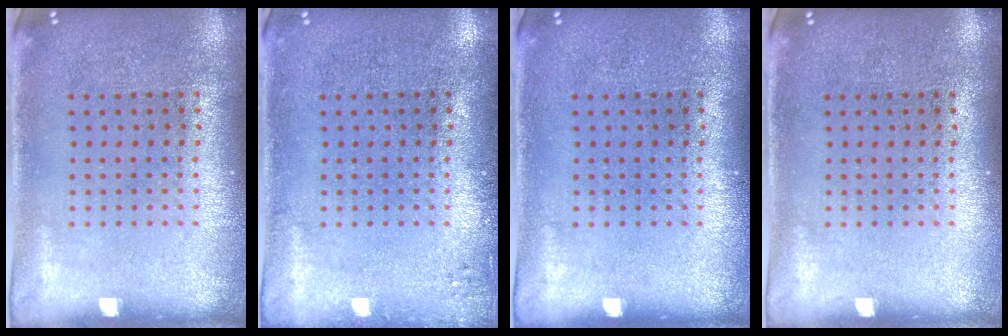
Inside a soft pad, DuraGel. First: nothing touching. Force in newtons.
{"total": 1.0, "press": 1.0, "slide": 0.2}
{"total": 0.0}
{"total": 0.0}